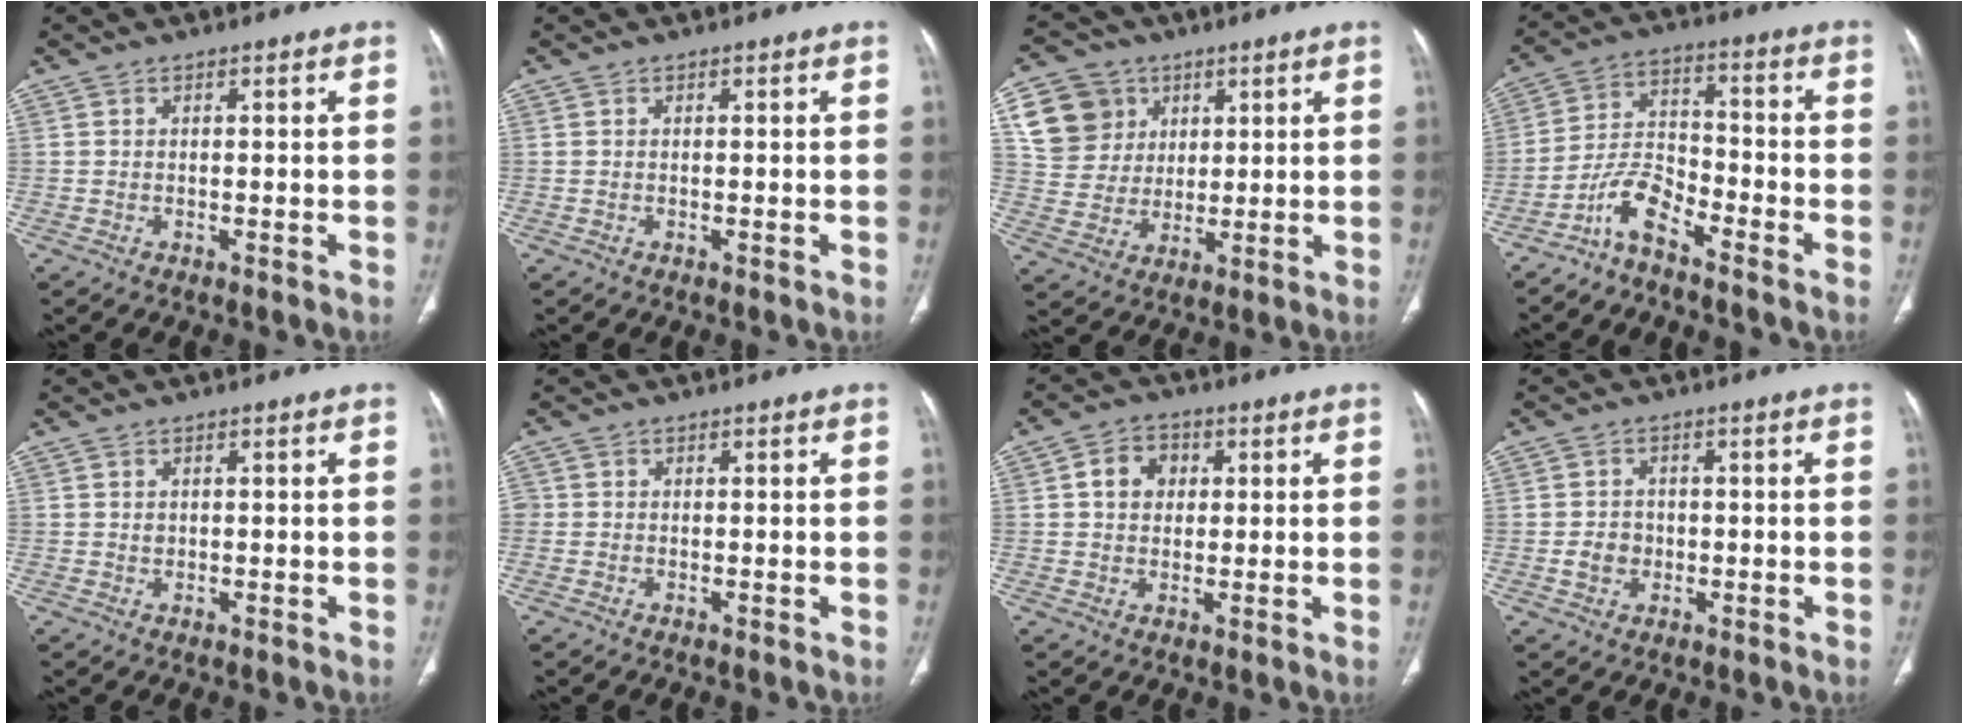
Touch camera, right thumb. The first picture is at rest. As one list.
[{"total": 0.0}, {"total": 12.3, "force": [4.6, 10.8, 3.6], "torque": [-0.042, -0.002, 0.093]}, {"total": 7.0, "force": [-5.6, 2.2, 3.7], "torque": [-0.076, 0.053, -0.118]}, {"total": 0.7, "force": [0.2, 0.6, 0.2], "torque": [0.005, 0.003, 0.005]}, {"total": 1.0, "force": [-0.3, 1.0, 0.2], "torque": [0.002, 0.003, -0.012]}, {"total": 5.7, "force": [1.1, 4.7, 3.0], "torque": [-0.026, 0.008, 0.012]}, {"total": 3.5, "force": [-0.7, 3.0, 1.6], "torque": [-0.015, 0.009, -0.012]}]